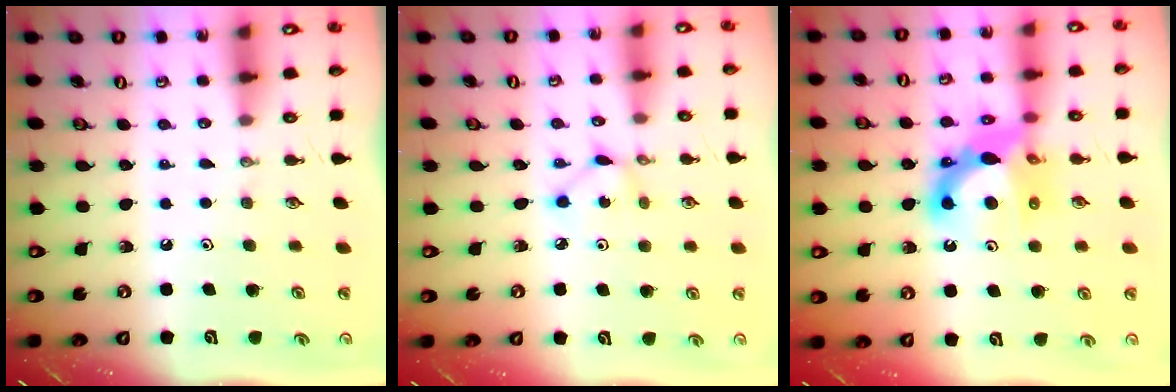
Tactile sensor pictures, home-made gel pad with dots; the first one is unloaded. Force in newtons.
{"total": 2.2, "press": 2.2, "slide": 0.1}
{"total": 12.4, "press": 12.2, "slide": 2.4}